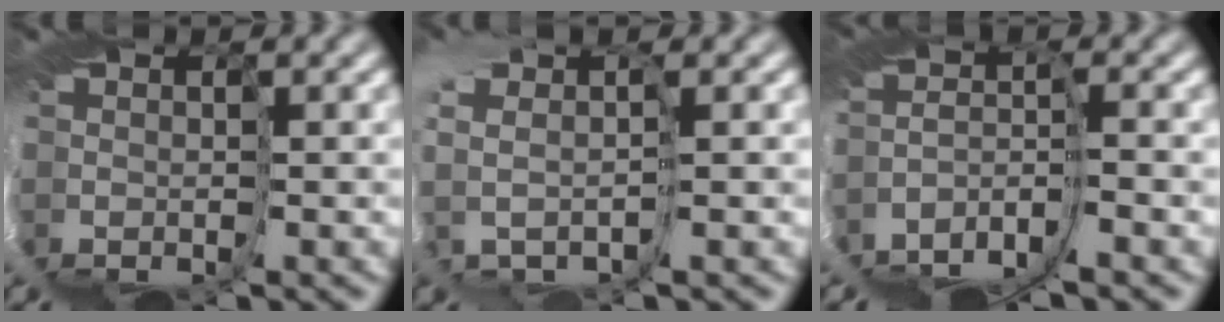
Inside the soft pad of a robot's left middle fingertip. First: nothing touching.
{"total": 4.0, "force": [2.2, -3.2, 1.0], "torque": [-0.028, -0.004, 0.069]}
{"total": 3.7, "force": [-1.9, -2.9, 1.2], "torque": [-0.041, -0.003, -0.011]}